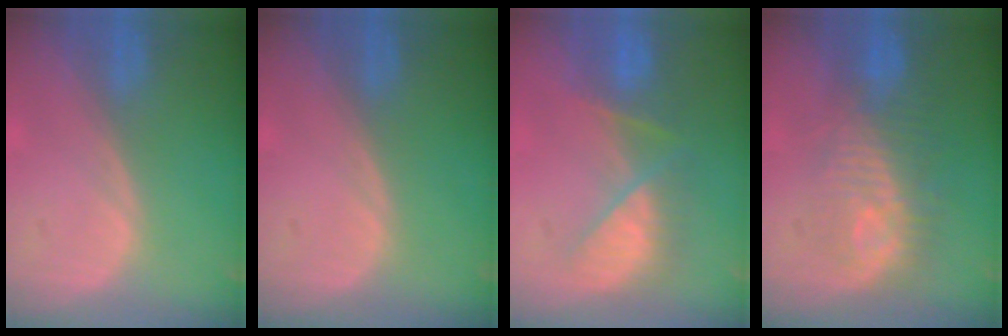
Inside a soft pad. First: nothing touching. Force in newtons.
{"total": 0.0}
{"total": 7.2, "press": 7.0, "slide": 1.6}
{"total": 9.1, "press": 8.9, "slide": 2.0}